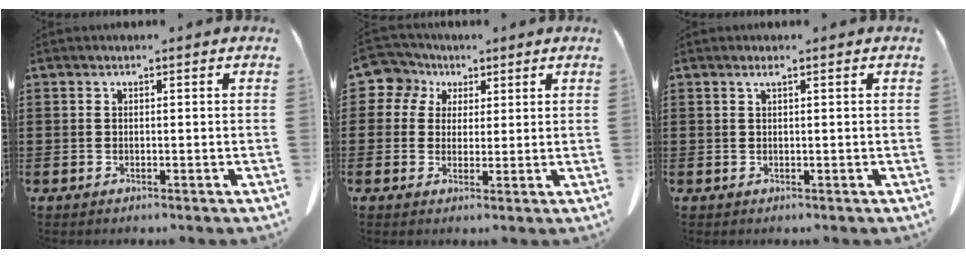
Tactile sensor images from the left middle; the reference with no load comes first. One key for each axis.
{"total": 6.4, "fx": 3.0, "fy": 5.3, "fz": 1.7, "tx": -0.066, "ty": 0.000, "tz": 0.052}
{"total": 0.9, "fx": 0.5, "fy": 0.0, "fz": 0.8, "tx": -0.016, "ty": 0.001, "tz": 0.008}